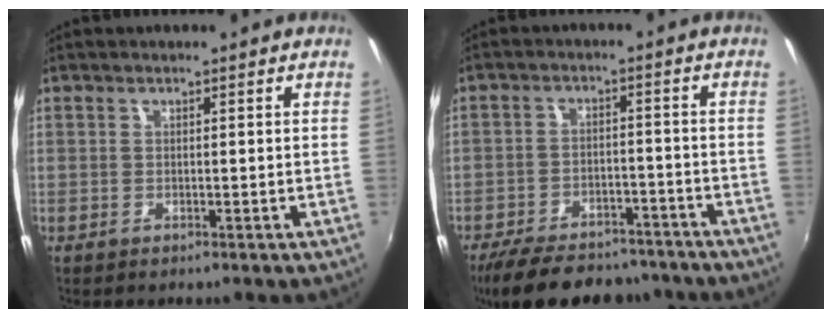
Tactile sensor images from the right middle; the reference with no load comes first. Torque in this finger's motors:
{"motor_torque": [1.04, -1.10, 0.12, 0.06]}